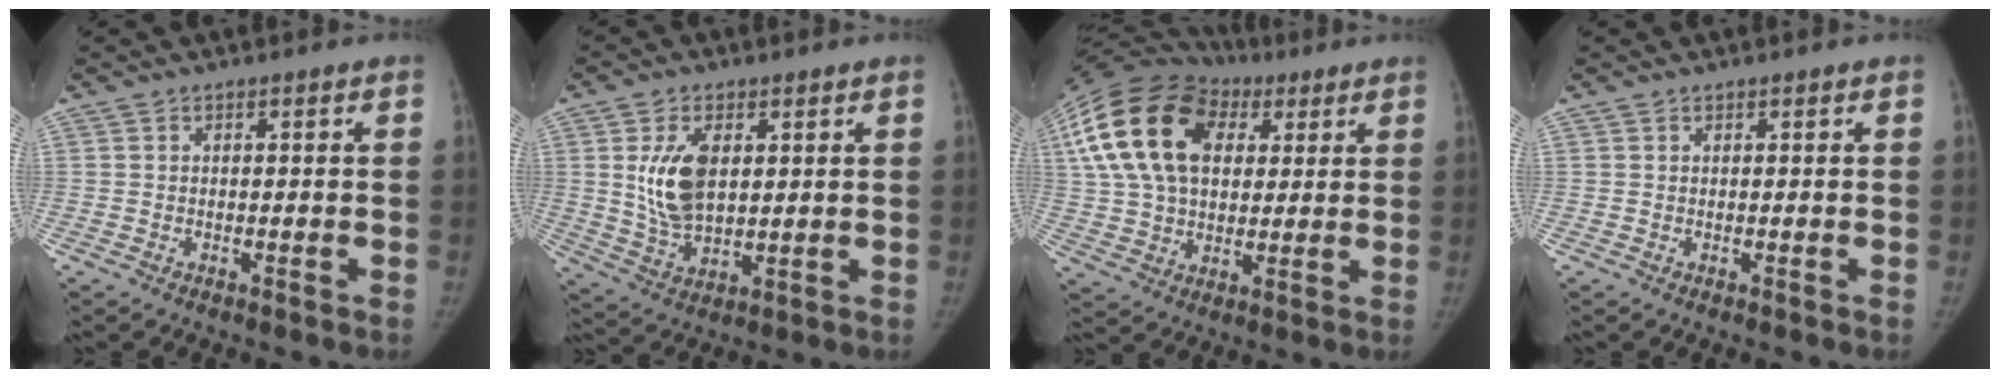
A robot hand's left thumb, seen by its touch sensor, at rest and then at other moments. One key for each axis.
{"total": 10.4, "fx": 2.5, "fy": 6.2, "fz": 8.0, "tx": -0.135, "ty": -0.017, "tz": 0.057}
{"total": 24.0, "fx": 7.6, "fy": 16.0, "fz": 16.2, "tx": -0.313, "ty": 0.030, "tz": 0.132}
{"total": 0.0}